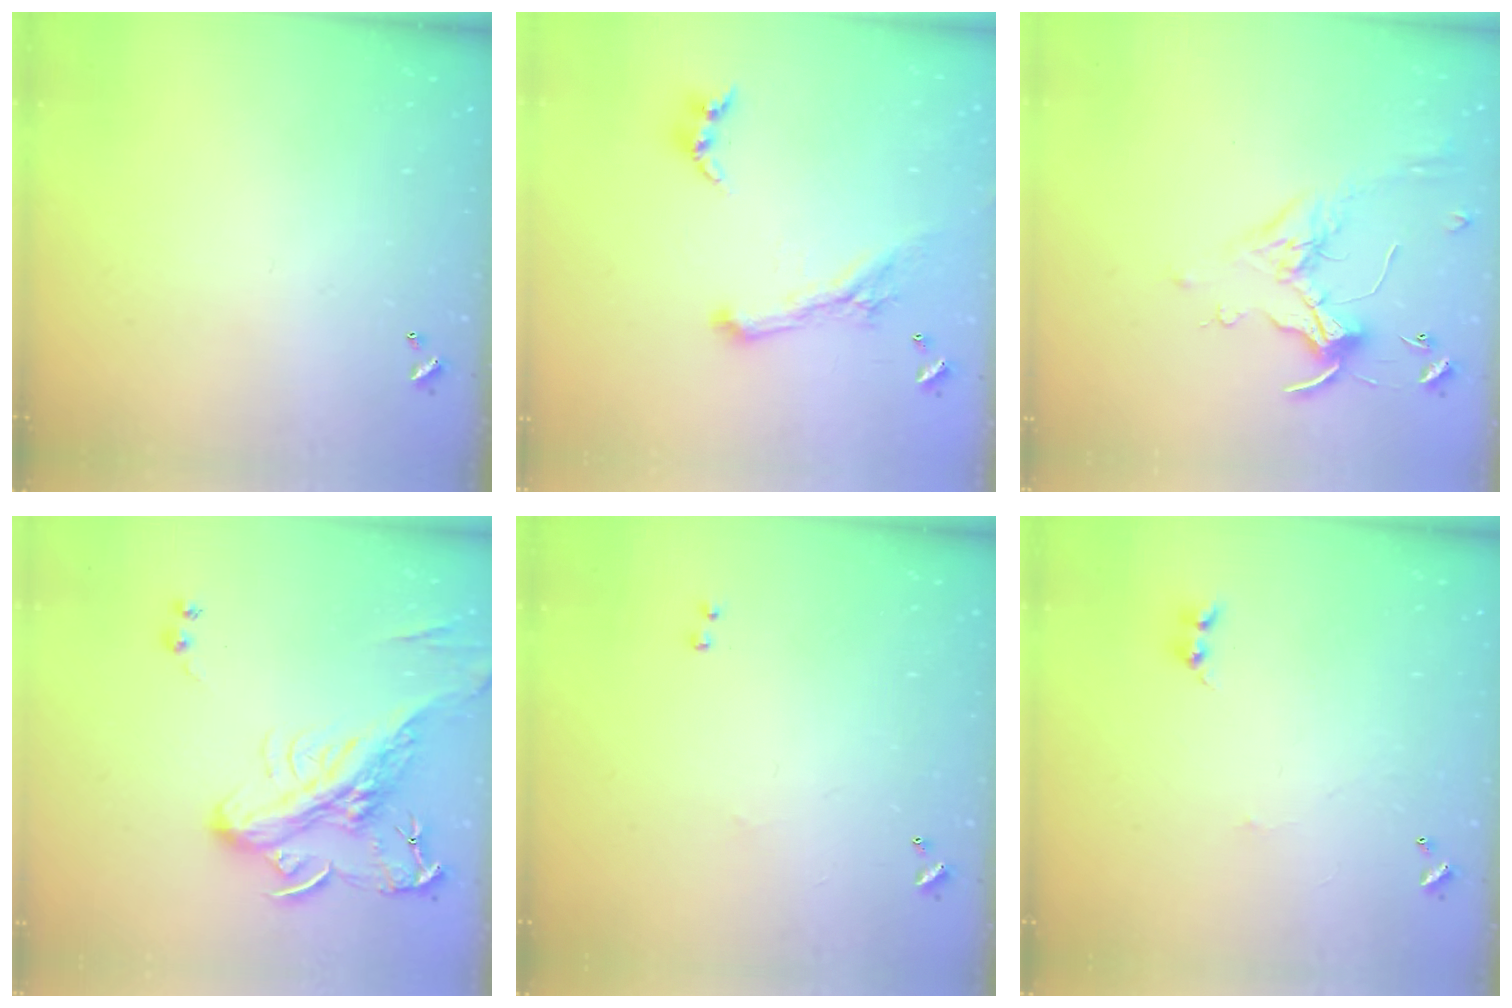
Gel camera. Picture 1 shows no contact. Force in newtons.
{"total": 2.2, "press": 2.1, "slide": 0.5}
{"total": 0.6, "press": 0.5, "slide": 0.3}
{"total": 6.5, "press": 6.1, "slide": 2.0}
{"total": 2.1, "press": 2.0, "slide": 0.7}
{"total": 0.0}